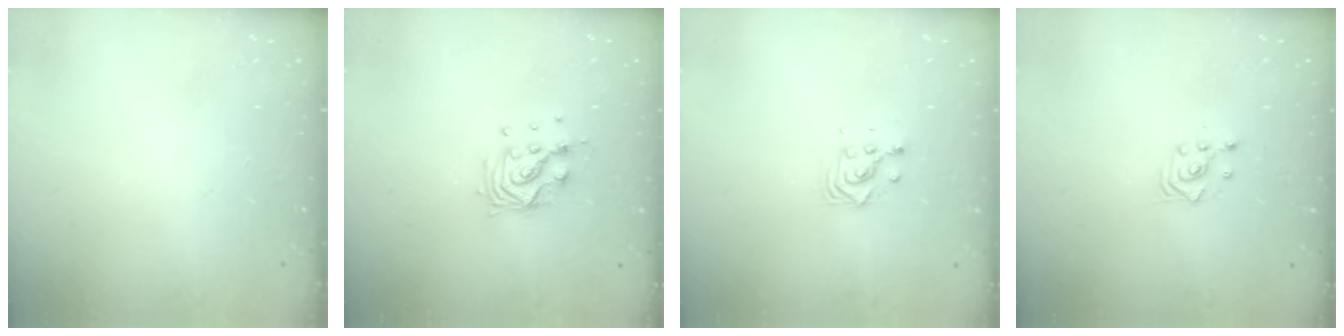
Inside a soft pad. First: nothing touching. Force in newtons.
{"total": 10.0, "press": 9.9, "slide": 1.2}
{"total": 3.8, "press": 3.8, "slide": 0.3}
{"total": 2.5, "press": 2.5, "slide": 0.3}